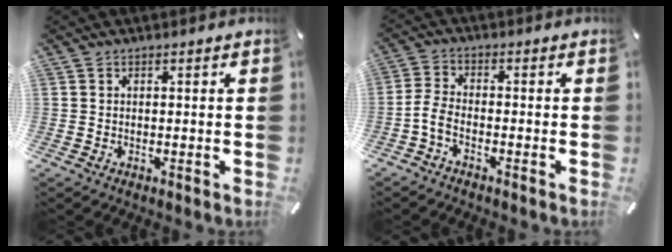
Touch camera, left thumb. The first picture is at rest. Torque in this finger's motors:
{"motor_torque": [0.07, 0.02, 0.42, 0.27, 0.00]}